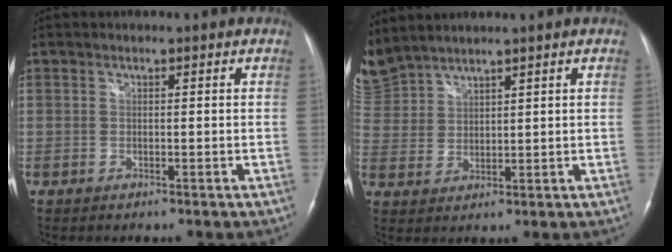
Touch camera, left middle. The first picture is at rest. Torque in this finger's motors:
{"motor_torque": [0.74, -0.75, 0.18, 0.01]}